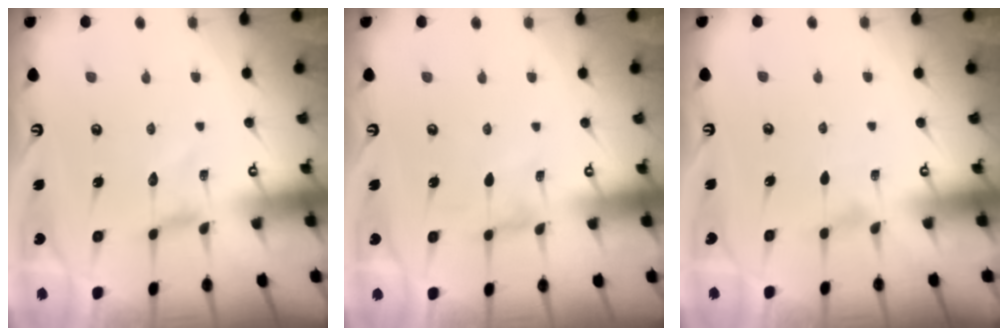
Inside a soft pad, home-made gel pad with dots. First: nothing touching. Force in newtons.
{"total": 0.0}
{"total": 1.6, "press": 1.6, "slide": 0.2}